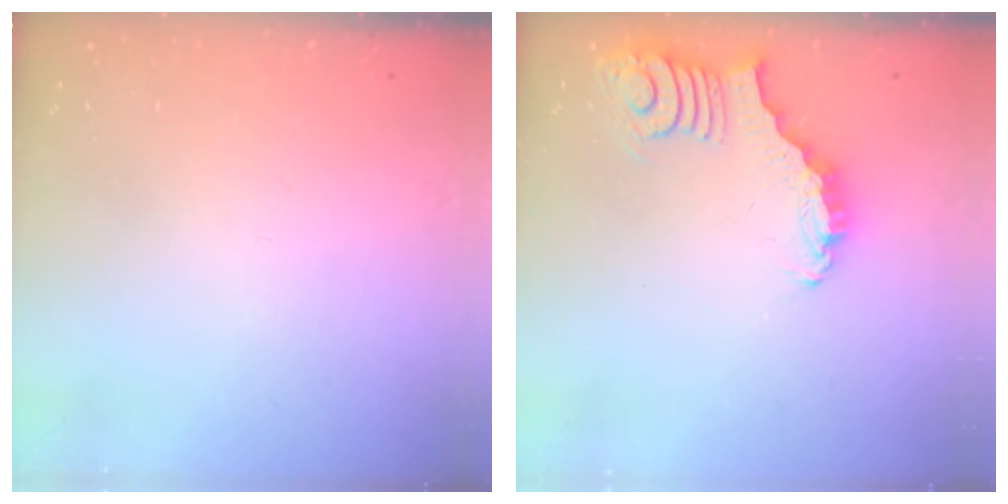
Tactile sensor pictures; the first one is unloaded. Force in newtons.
{"total": 3.2, "press": 3.1, "slide": 0.7}